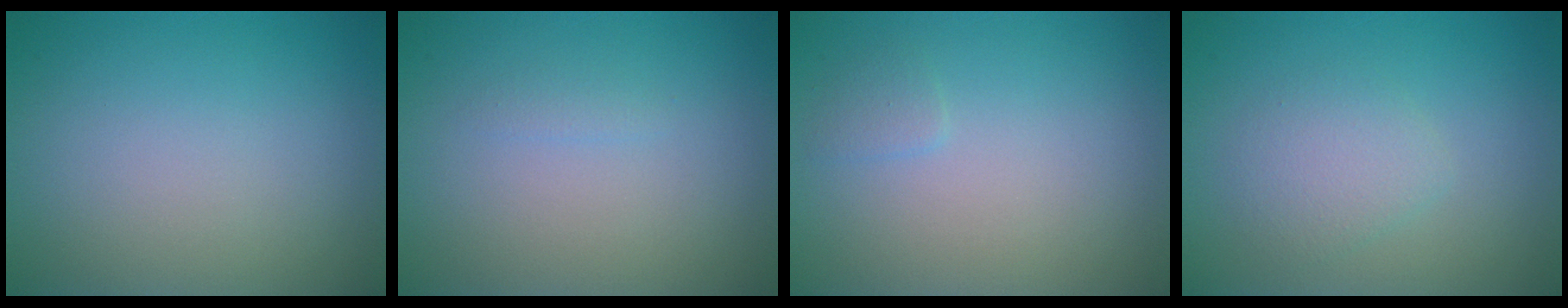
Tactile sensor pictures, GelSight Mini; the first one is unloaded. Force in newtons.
{"total": 0.6, "press": 0.6, "slide": 0.0}
{"total": 0.7, "press": 0.7, "slide": 0.1}
{"total": 2.3, "press": 2.3, "slide": 0.1}